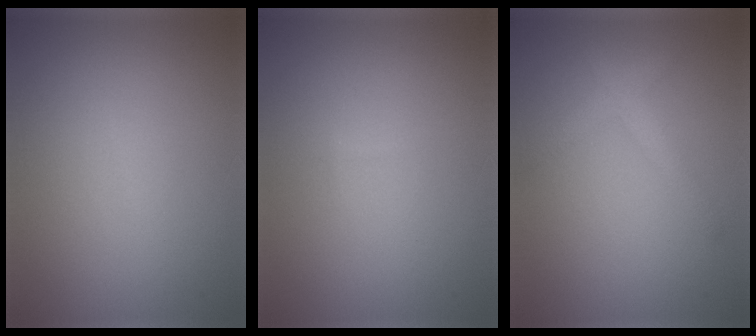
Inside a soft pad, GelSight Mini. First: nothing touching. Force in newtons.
{"total": 0.0}
{"total": 2.2, "press": 2.2, "slide": 0.1}